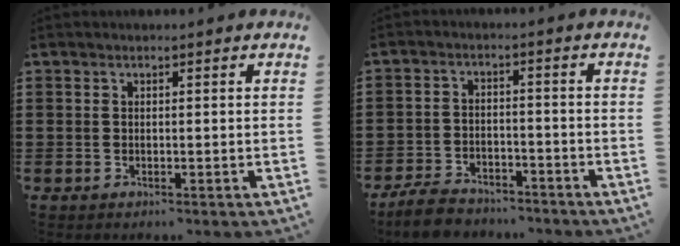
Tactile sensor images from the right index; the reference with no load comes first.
{"total": 4.9, "force": [-4.6, 1.2, 1.2], "torque": [-0.031, 0.009, -0.094]}